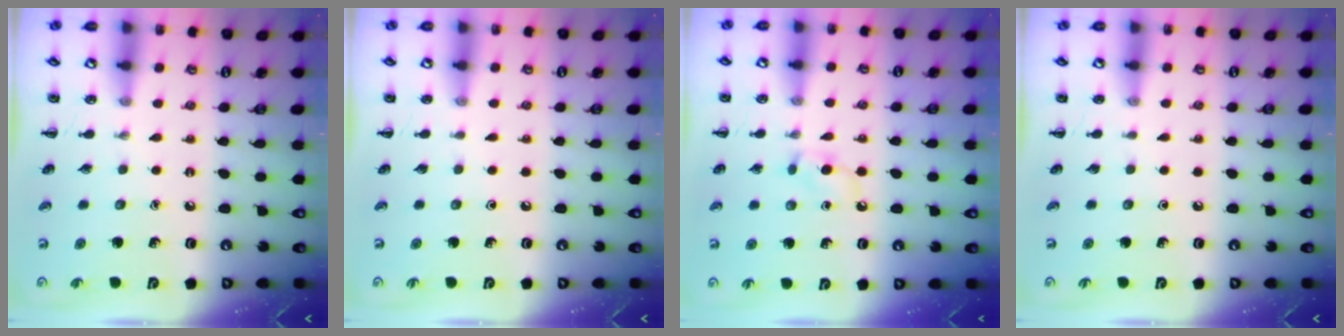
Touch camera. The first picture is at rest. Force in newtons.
{"total": 0.0}
{"total": 3.5, "press": 3.1, "slide": 1.6}
{"total": 0.0}